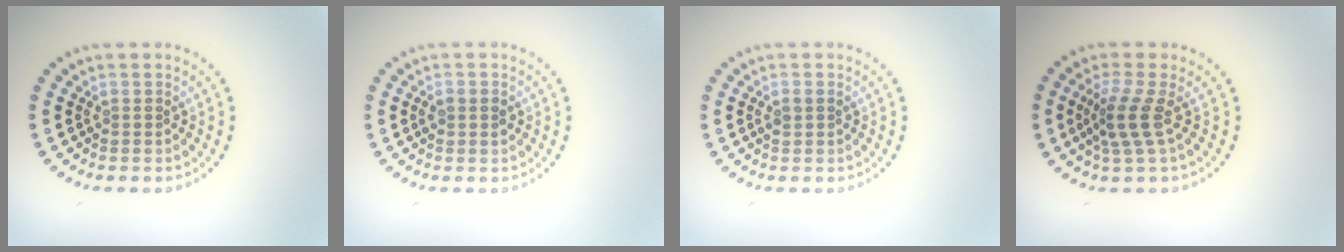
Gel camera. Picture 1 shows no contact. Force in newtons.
{"total": 1.2, "press": 1.2, "slide": 0.1}
{"total": 0.9, "press": 0.9, "slide": 0.3}
{"total": 2.9, "press": 2.3, "slide": 1.8}